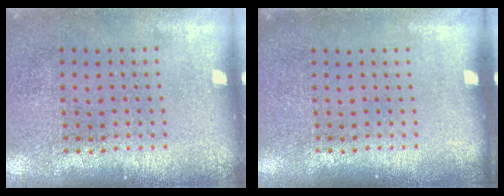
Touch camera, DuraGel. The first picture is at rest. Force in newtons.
{"total": 0.0}